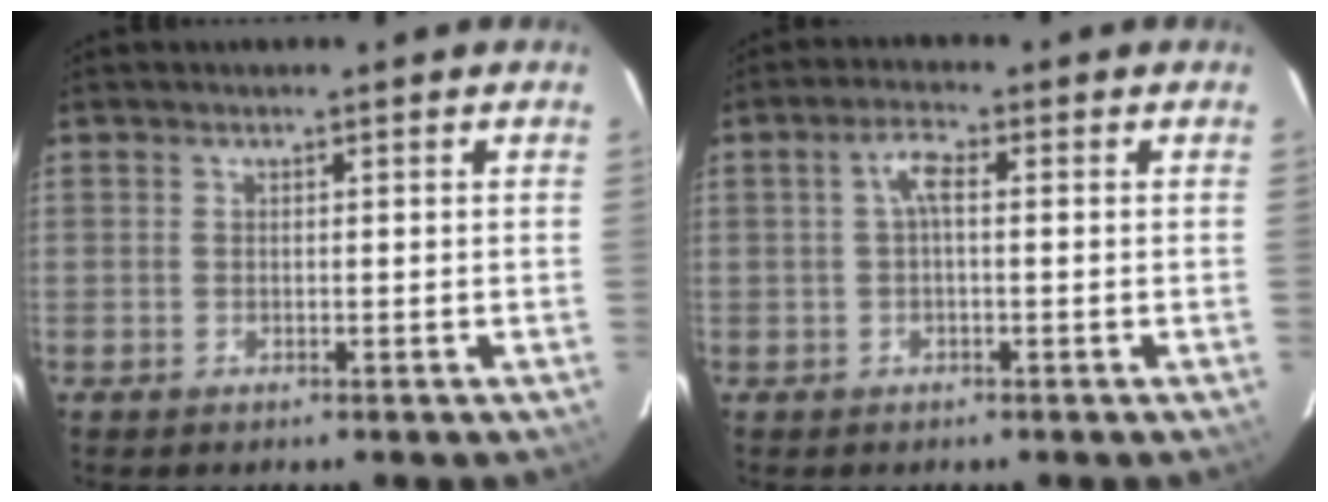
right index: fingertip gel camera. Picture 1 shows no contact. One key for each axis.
{"total": 3.1, "fx": 0.2, "fy": 1.0, "fz": 2.9, "tx": -0.059, "ty": 0.011, "tz": 0.004}